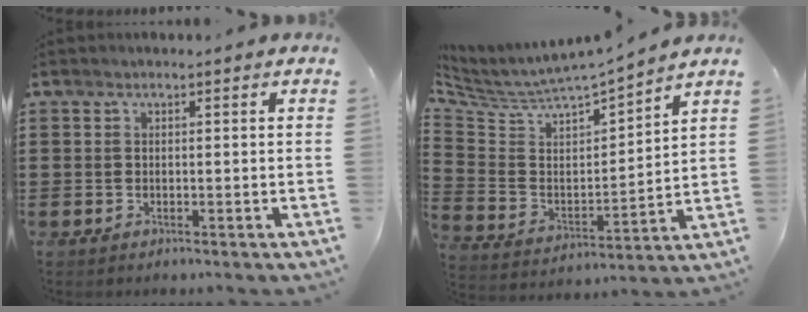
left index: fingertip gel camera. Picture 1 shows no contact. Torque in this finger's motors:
{"motor_torque": [0.78, 0.73, 0.12, 0.08]}